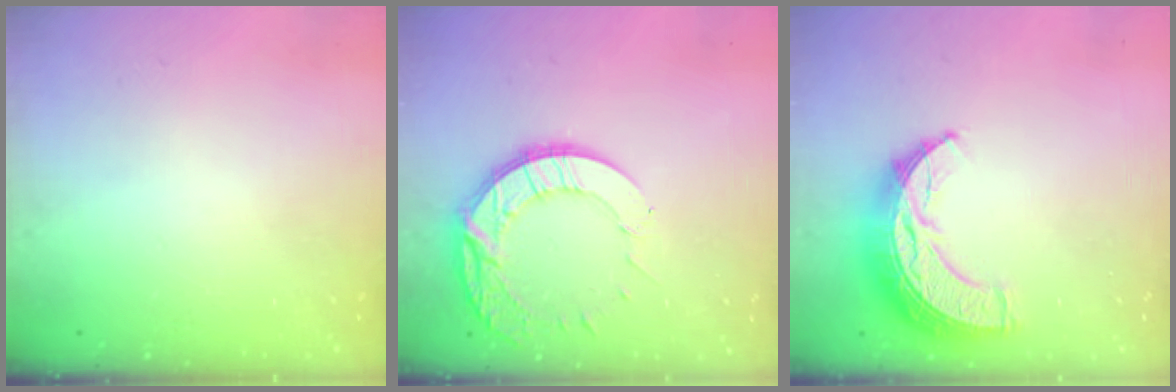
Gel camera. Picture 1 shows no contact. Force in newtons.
{"total": 13.6, "press": 13.5, "slide": 1.1}
{"total": 14.1, "press": 14.1, "slide": 0.6}